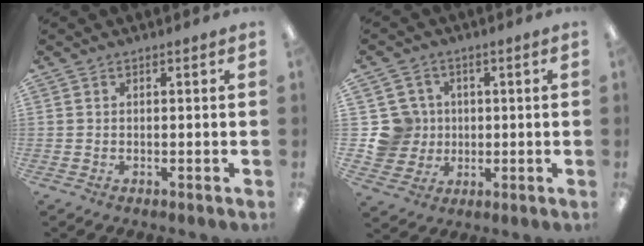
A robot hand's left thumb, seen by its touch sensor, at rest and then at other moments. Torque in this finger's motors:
{"motor_torque": [-0.06, 0.07, 0.09, -0.13, 0.01]}